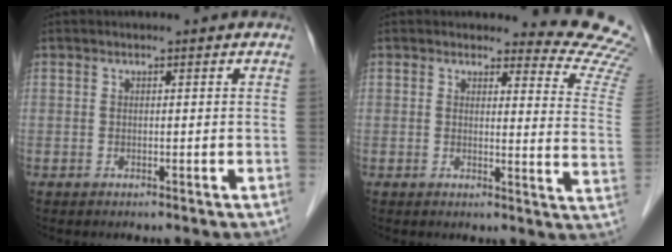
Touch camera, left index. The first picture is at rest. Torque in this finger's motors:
{"motor_torque": [0.29, -0.50, -0.26, -0.16]}